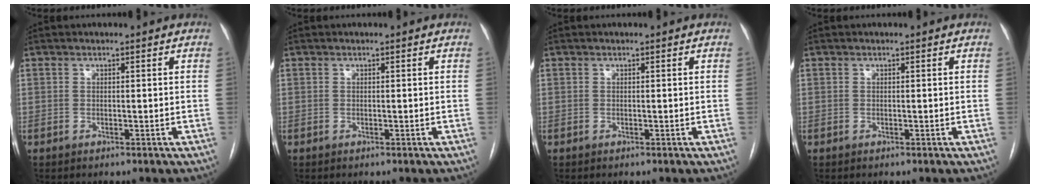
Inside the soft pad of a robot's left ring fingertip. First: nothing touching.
{"total": 0.0}
{"total": 0.0}
{"total": 0.0}